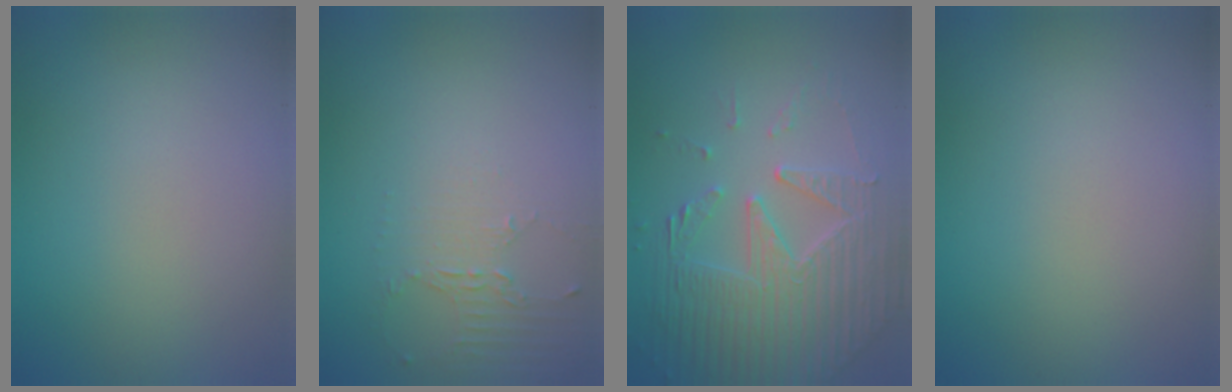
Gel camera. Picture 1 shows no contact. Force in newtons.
{"total": 2.1, "press": 1.5, "slide": 1.5}
{"total": 5.9, "press": 4.7, "slide": 3.6}
{"total": 0.0}